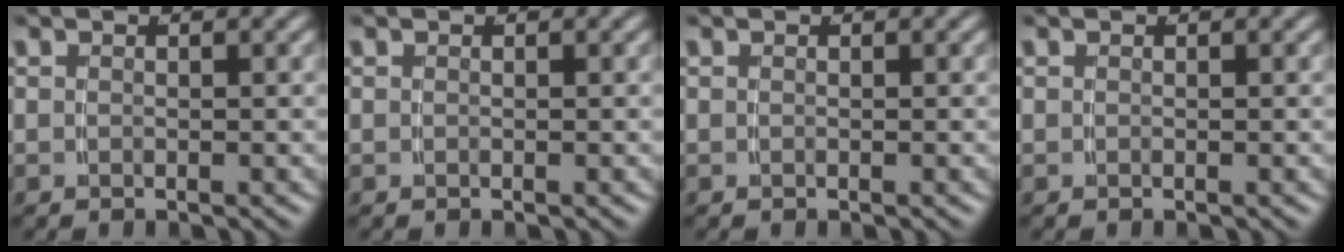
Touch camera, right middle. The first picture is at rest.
{"total": 0.0}
{"total": 0.0}
{"total": 0.0}